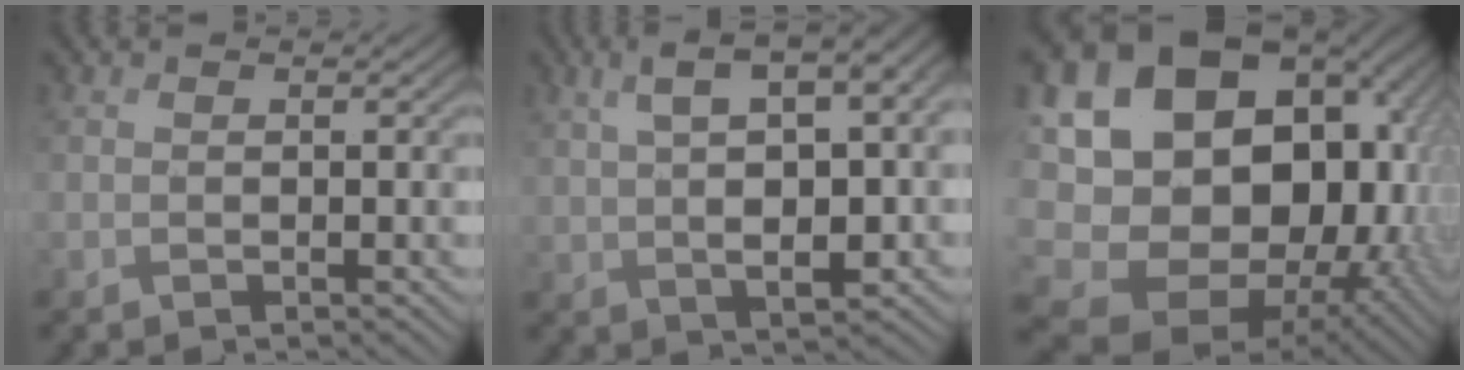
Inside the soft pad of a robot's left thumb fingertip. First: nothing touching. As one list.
[{"total": 11.3, "force": [2.1, 4.7, 10.1], "torque": [-0.187, 0.007, 0.038]}, {"total": 22.0, "force": [-2.6, 17.2, 13.4], "torque": [-0.254, -0.042, -0.041]}]